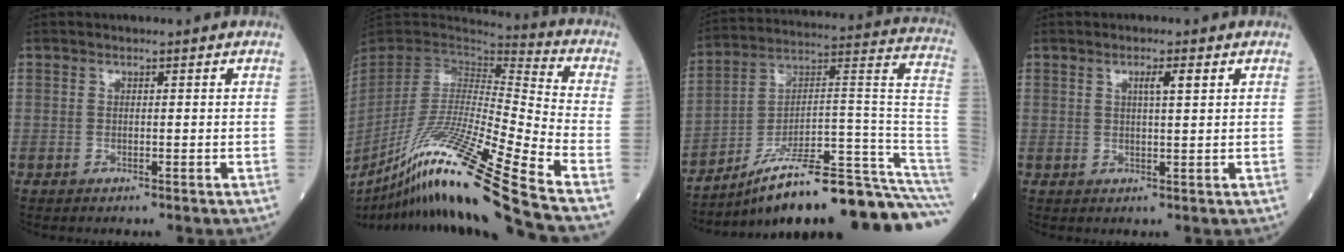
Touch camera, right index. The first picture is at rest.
{"total": 26.4, "force": [-18.2, -2.4, 18.9], "torque": [-0.328, -0.063, -0.333]}
{"total": 25.1, "force": [-19.9, 0.6, 15.4], "torque": [-0.117, 0.046, -0.301]}
{"total": 2.4, "force": [1.0, 0.1, 2.2], "torque": [-0.039, 0.002, 0.017]}